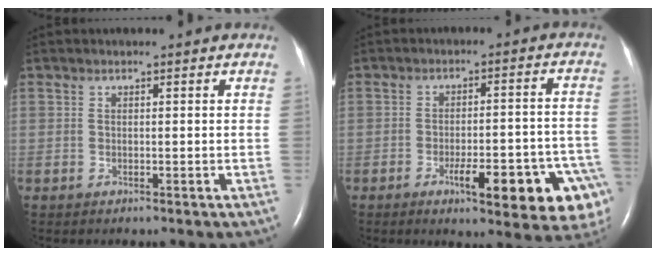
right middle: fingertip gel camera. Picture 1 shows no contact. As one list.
[{"total": 15.4, "force": [-7.9, 3.2, 12.9], "torque": [-0.083, 0.024, -0.092]}]